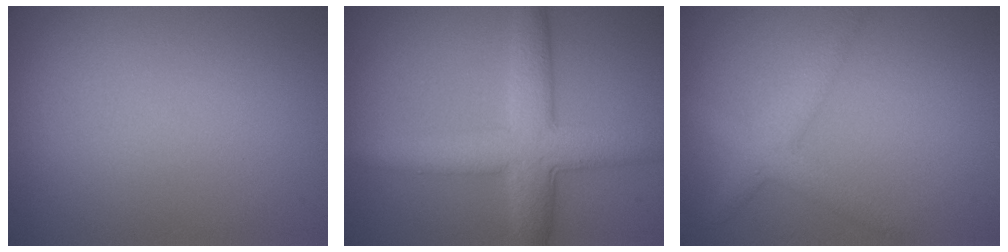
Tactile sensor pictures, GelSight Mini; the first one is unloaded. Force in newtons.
{"total": 6.1, "press": 6.1, "slide": 0.1}
{"total": 3.2, "press": 3.1, "slide": 0.2}